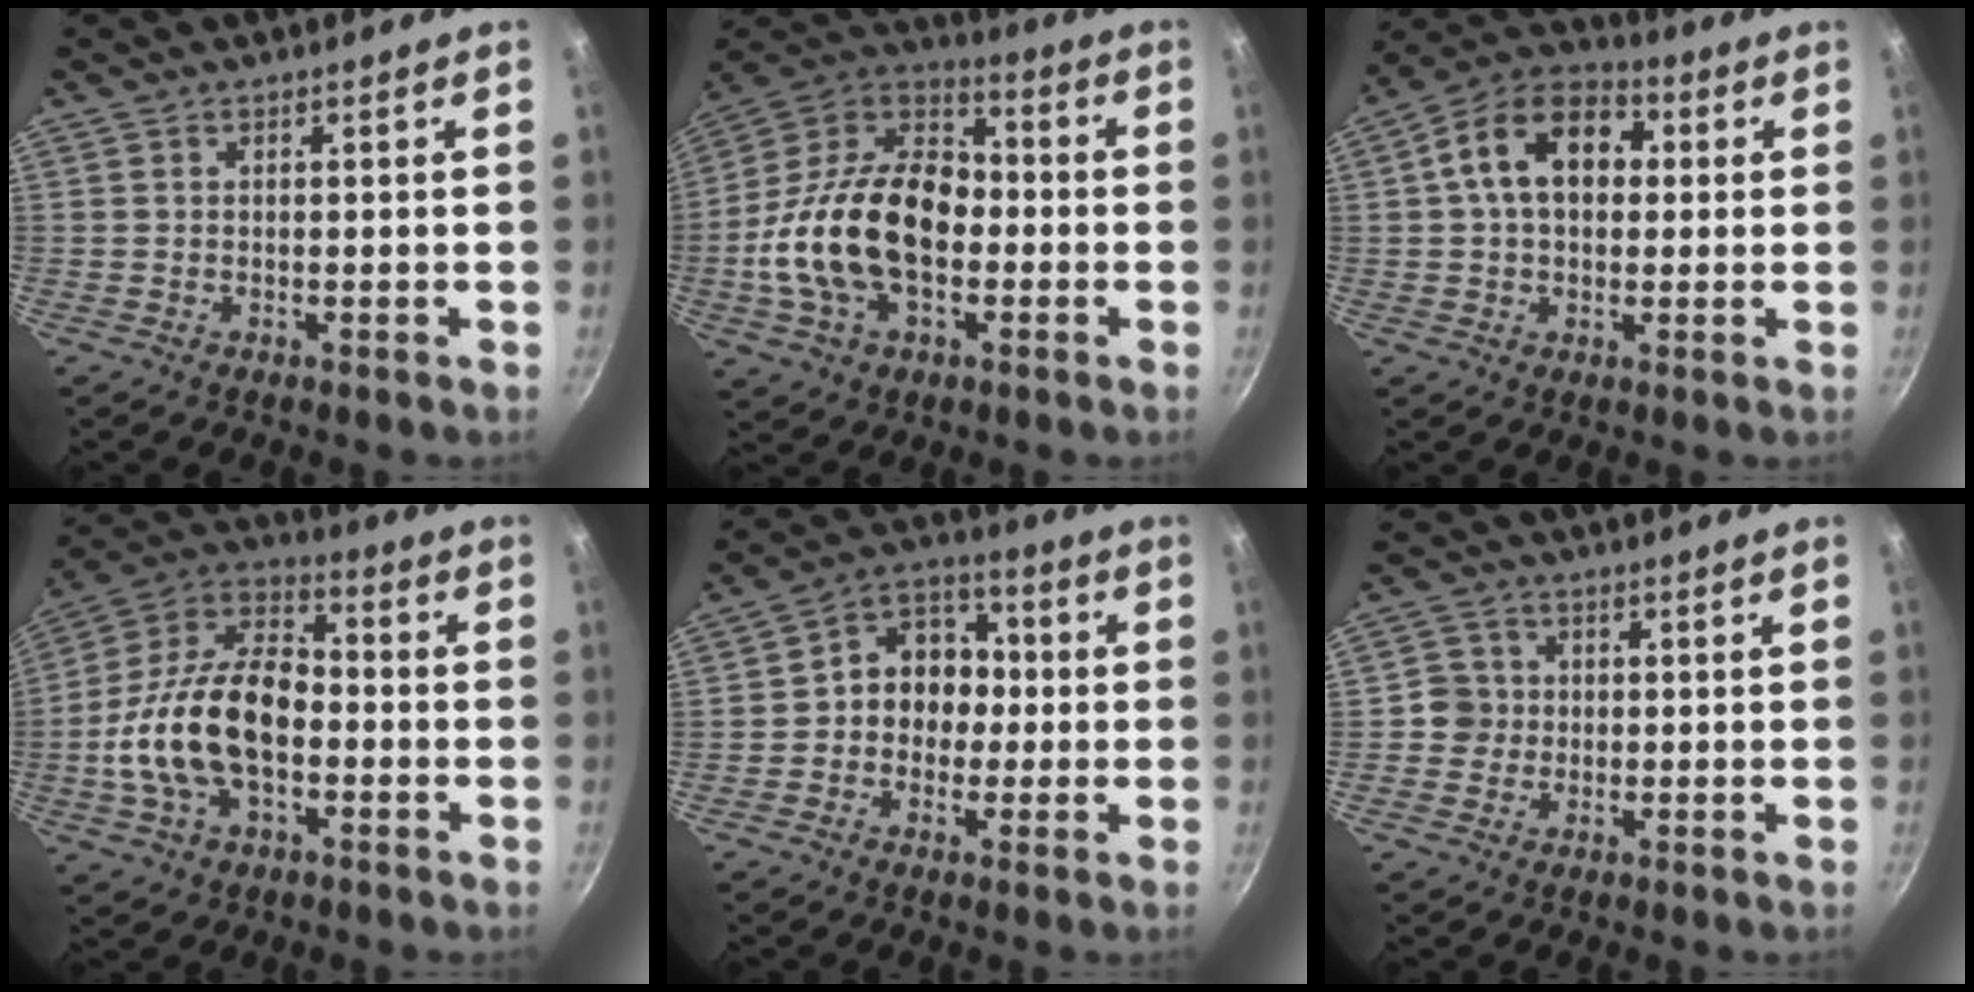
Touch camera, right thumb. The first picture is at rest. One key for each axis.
{"total": 23.5, "fx": -3.3, "fy": 15.2, "fz": 17.6, "tx": -0.297, "ty": 0.045, "tz": -0.071}
{"total": 14.2, "fx": 2.4, "fy": 9.8, "fz": 9.9, "tx": -0.130, "ty": 0.026, "tz": 0.020}
{"total": 19.9, "fx": -3.5, "fy": 11.9, "fz": 15.5, "tx": -0.266, "ty": 0.044, "tz": -0.079}
{"total": 10.3, "fx": -0.6, "fy": 8.6, "fz": 5.6, "tx": -0.031, "ty": 0.034, "tz": -0.029}
{"total": 3.9, "fx": -0.3, "fy": 3.8, "fz": 0.6, "tx": 0.019, "ty": 0.009, "tz": -0.014}